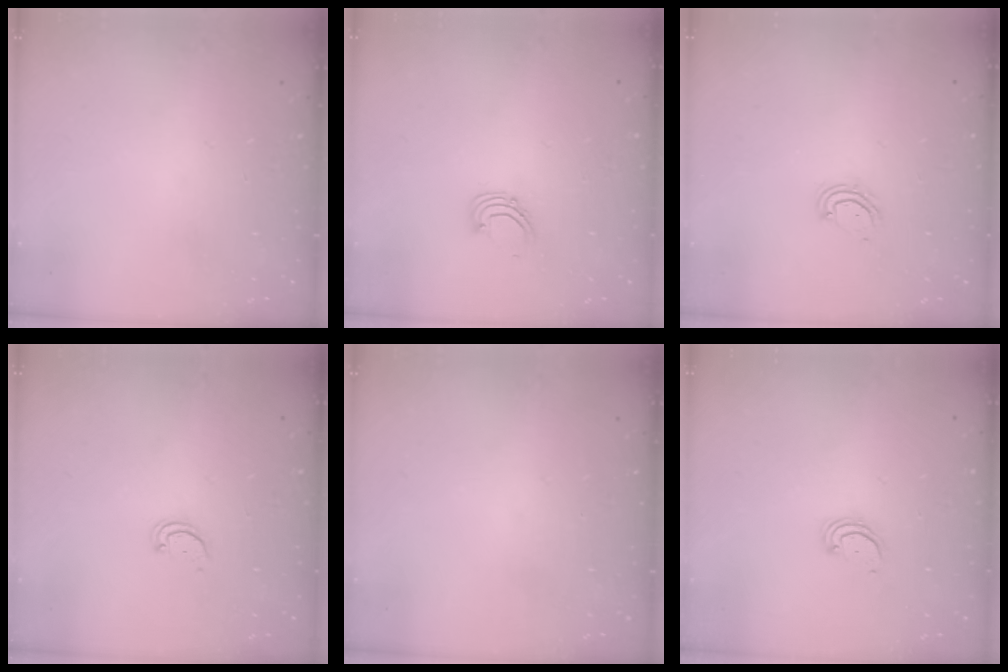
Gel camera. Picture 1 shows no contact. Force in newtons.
{"total": 2.9, "press": 2.9, "slide": 0.2}
{"total": 3.9, "press": 3.9, "slide": 0.3}
{"total": 2.2, "press": 2.2, "slide": 0.4}
{"total": 0.0}
{"total": 2.8, "press": 2.8, "slide": 0.3}